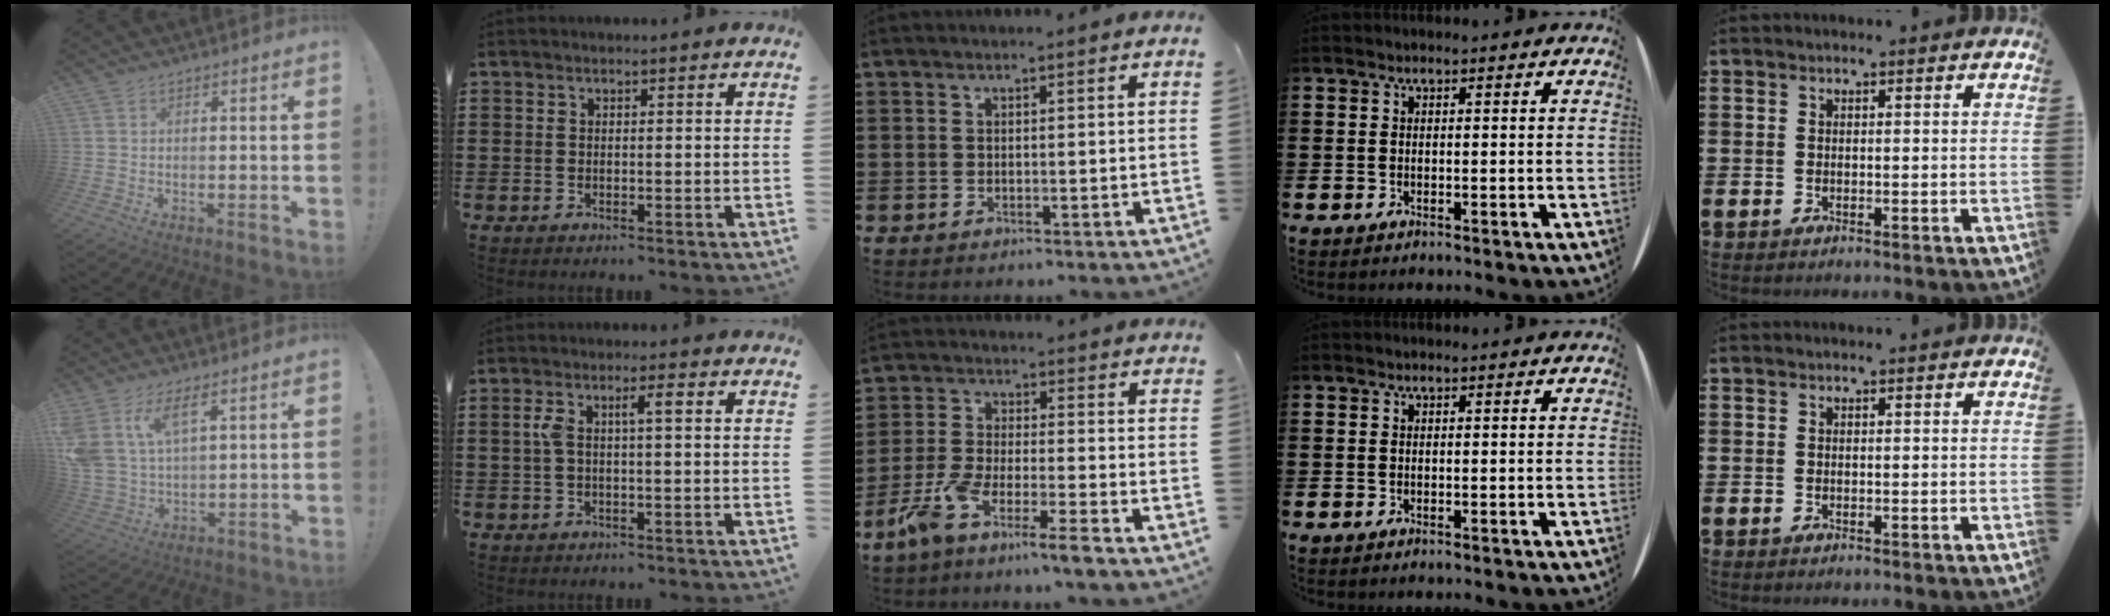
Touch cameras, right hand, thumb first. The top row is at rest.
{"thumb": {"total": 9.9, "force": [5.6, 4.8, 6.6], "torque": [-0.151, -0.016, 0.109]}, "index": {"total": 4.0, "force": [0.4, 0.9, 3.9], "torque": [-0.074, 0.003, -0.002]}, "middle": {"total": 7.2, "force": [-6.1, -0.5, 3.8], "torque": [-0.093, -0.016, -0.124]}}